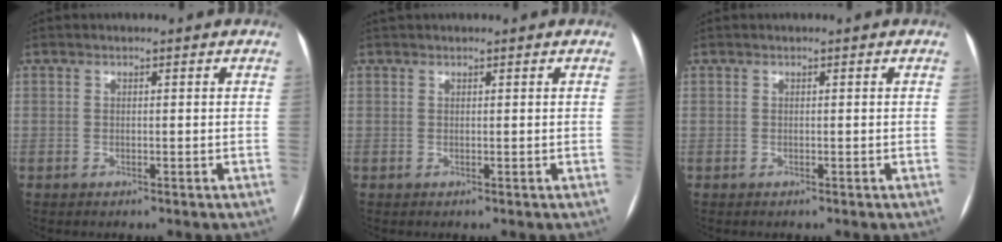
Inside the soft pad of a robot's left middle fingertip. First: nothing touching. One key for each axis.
{"total": 0.8, "fx": 0.8, "fy": -0.2, "fz": 0.1, "tx": -0.004, "ty": 0.019, "tz": 0.016}
{"total": 0.0}